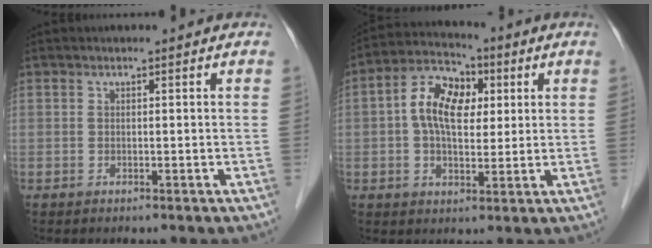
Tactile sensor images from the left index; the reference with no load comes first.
{"total": 9.4, "force": [1.6, 5.5, 7.4], "torque": [-0.153, 0.032, 0.025]}